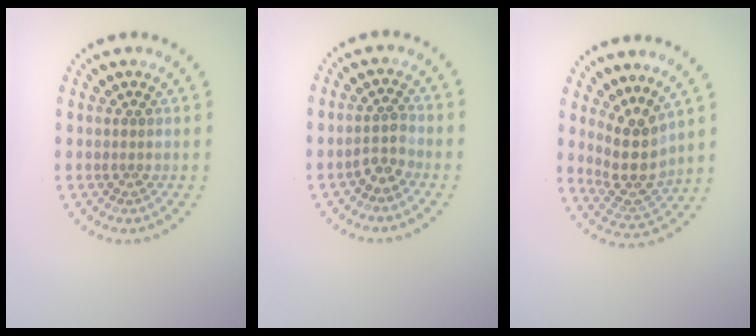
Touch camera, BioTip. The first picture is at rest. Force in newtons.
{"total": 1.6, "press": 1.3, "slide": 0.9}
{"total": 4.0, "press": 3.1, "slide": 2.5}